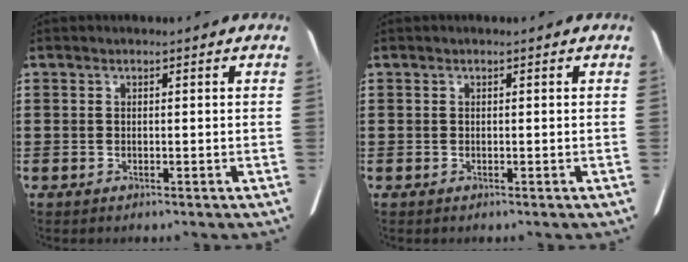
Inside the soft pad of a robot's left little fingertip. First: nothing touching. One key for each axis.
{"total": 0.0}